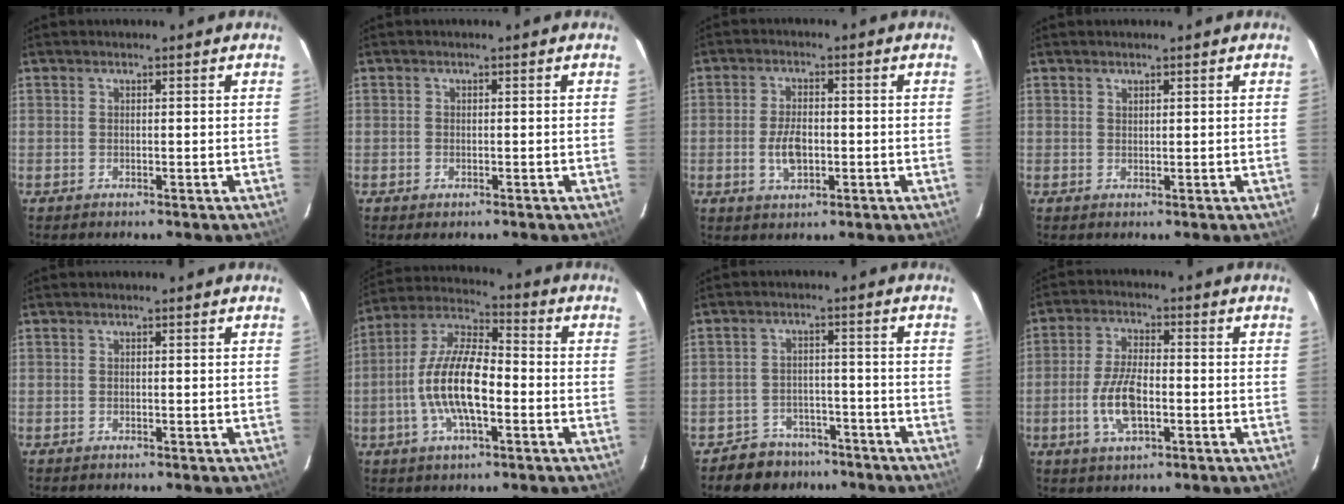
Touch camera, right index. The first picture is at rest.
{"total": 0.9, "force": [-0.5, 0.6, 0.4], "torque": [-0.006, -0.003, -0.009]}
{"total": 6.4, "force": [-1.5, 3.2, 5.3], "torque": [-0.109, -0.001, -0.025]}
{"total": 0.6, "force": [0.5, 0.3, 0.1], "torque": [-0.001, 0.001, 0.011]}
{"total": 0.0}
{"total": 14.2, "force": [-3.2, 5.3, 12.8], "torque": [-0.259, 0.002, -0.065]}
{"total": 7.1, "force": [-5.4, 4.5, 0.5], "torque": [-0.022, 0.027, -0.076]}
{"total": 8.8, "force": [-2.4, 3.7, 7.6], "torque": [-0.159, -0.001, -0.044]}